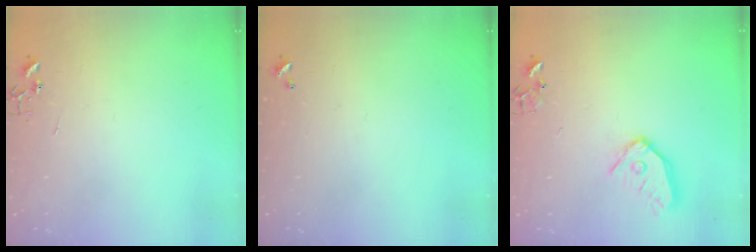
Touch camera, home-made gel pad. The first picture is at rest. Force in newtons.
{"total": 0.0}
{"total": 12.5, "press": 12.4, "slide": 1.6}